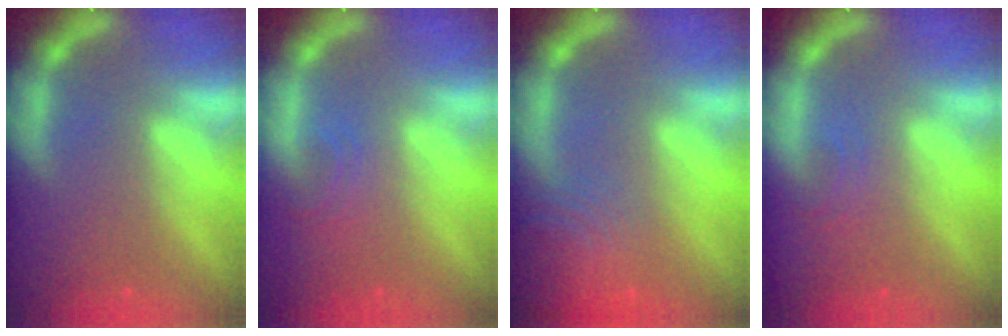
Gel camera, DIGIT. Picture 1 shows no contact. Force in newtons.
{"total": 1.9}
{"total": 8.5}
{"total": 1.4}